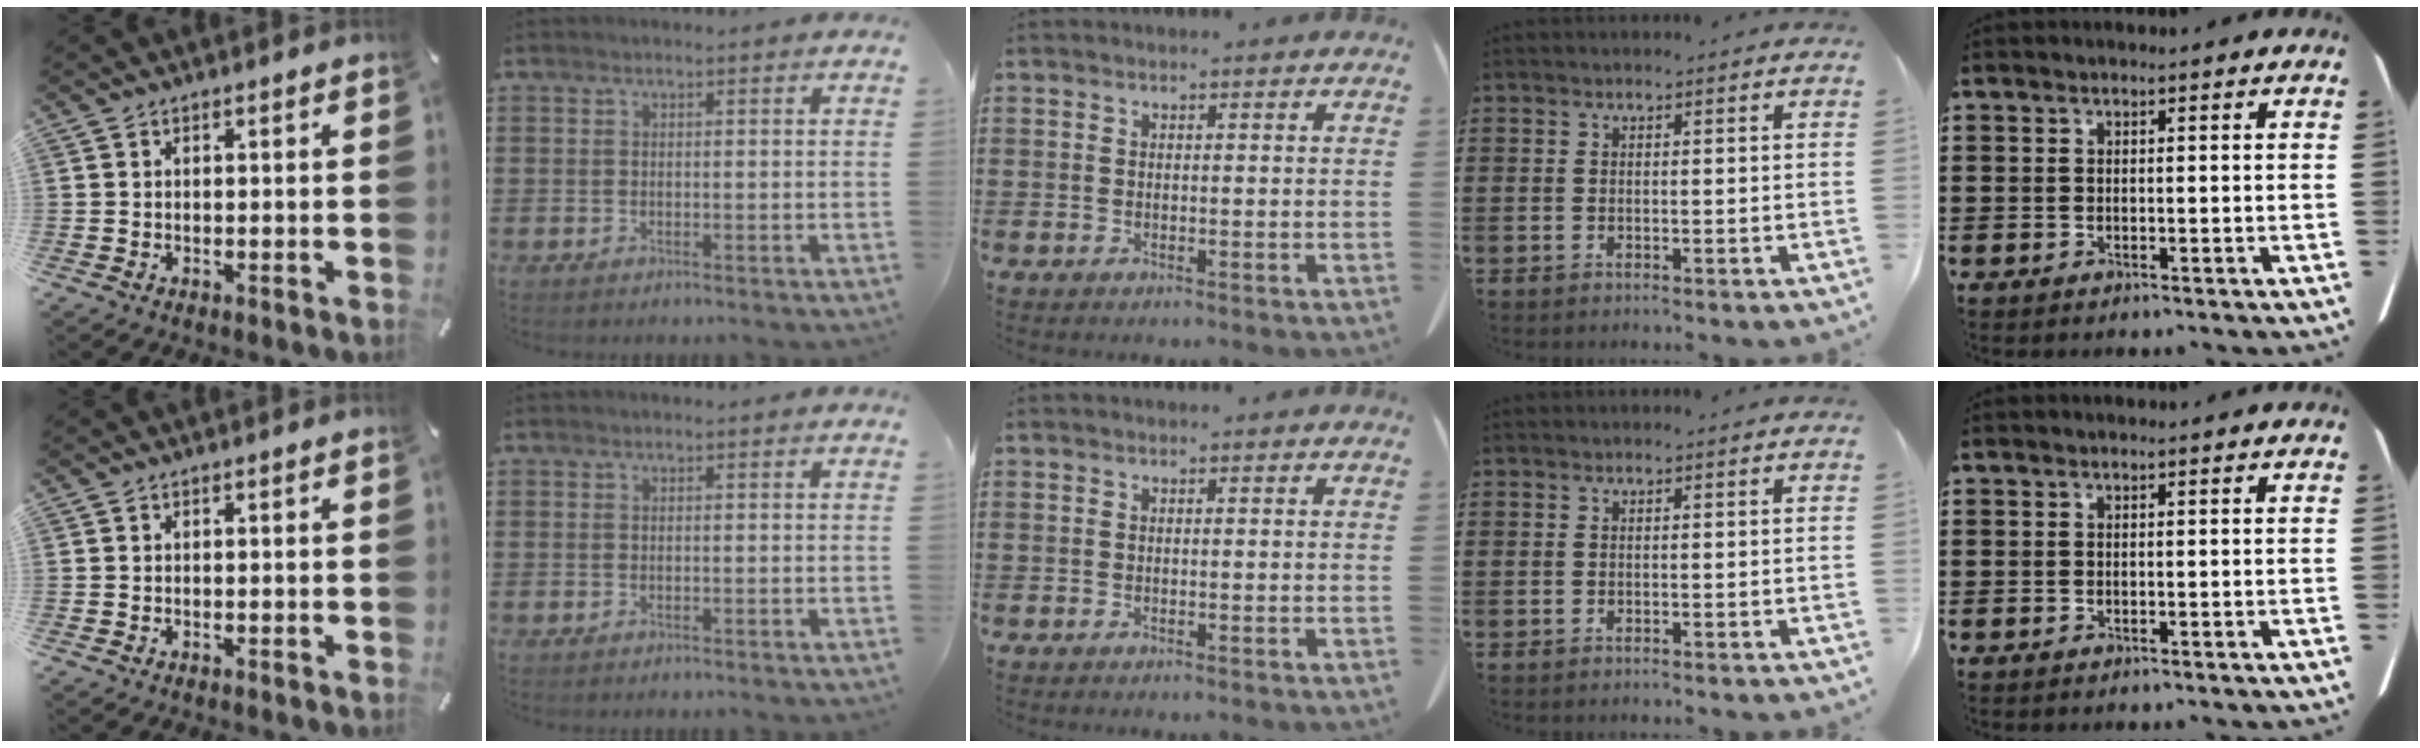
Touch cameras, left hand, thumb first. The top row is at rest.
{}